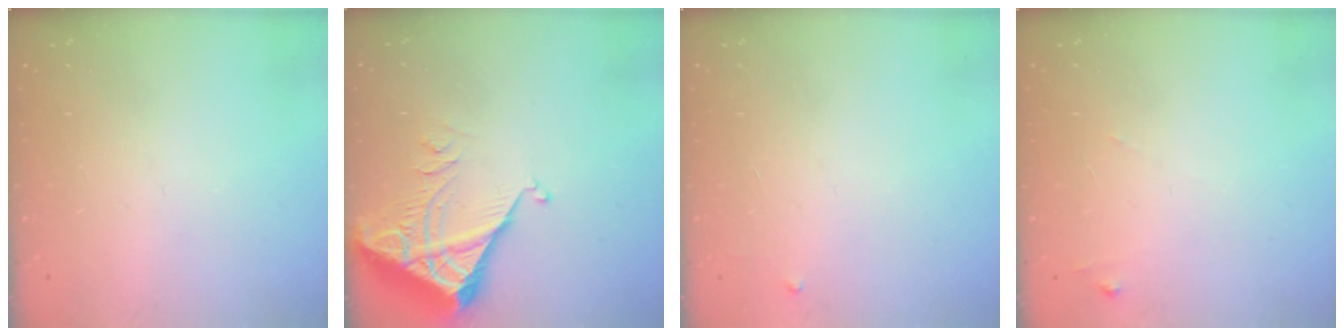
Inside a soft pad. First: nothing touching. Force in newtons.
{"total": 5.3, "press": 5.3, "slide": 0.7}
{"total": 2.6, "press": 2.6, "slide": 0.4}
{"total": 7.4, "press": 7.4, "slide": 0.4}